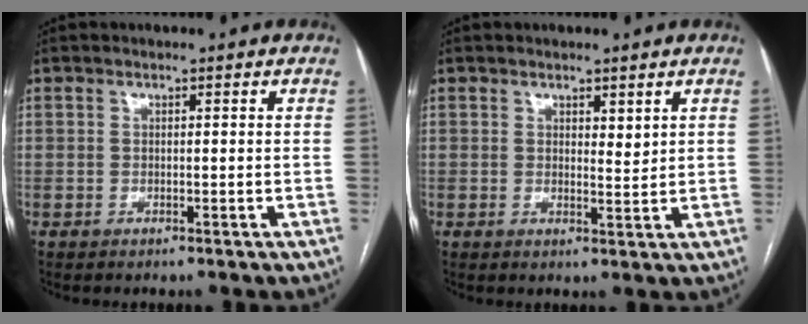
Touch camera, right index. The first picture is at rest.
{"total": 2.0, "force": [1.2, 0.7, 1.3], "torque": [-0.020, -0.010, 0.022]}